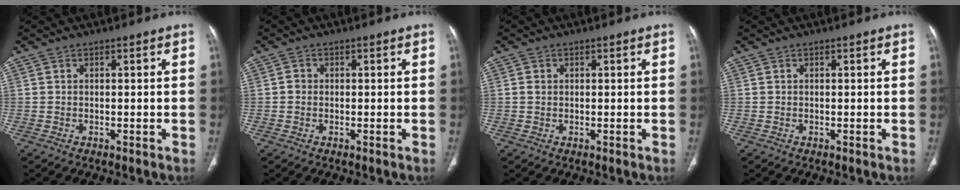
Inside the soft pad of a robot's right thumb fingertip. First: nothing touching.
{"total": 1.1, "force": [-0.1, 1.0, 0.4], "torque": [0.000, 0.004, -0.003]}
{"total": 1.0, "force": [0.2, 0.8, 0.4], "torque": [-0.007, 0.001, 0.005]}
{"total": 0.0}